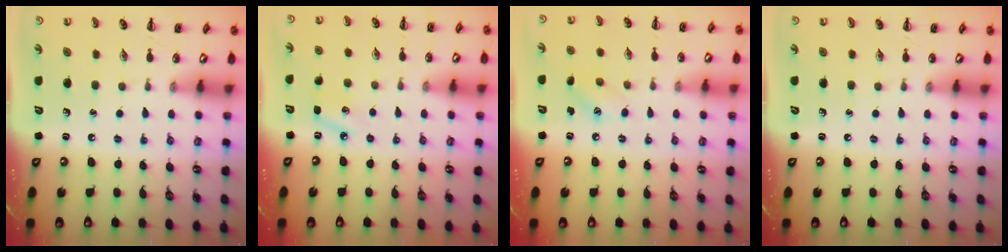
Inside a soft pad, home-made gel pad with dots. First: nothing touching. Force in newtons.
{"total": 5.3, "press": 5.0, "slide": 1.7}
{"total": 8.2, "press": 8.0, "slide": 1.7}
{"total": 0.0}